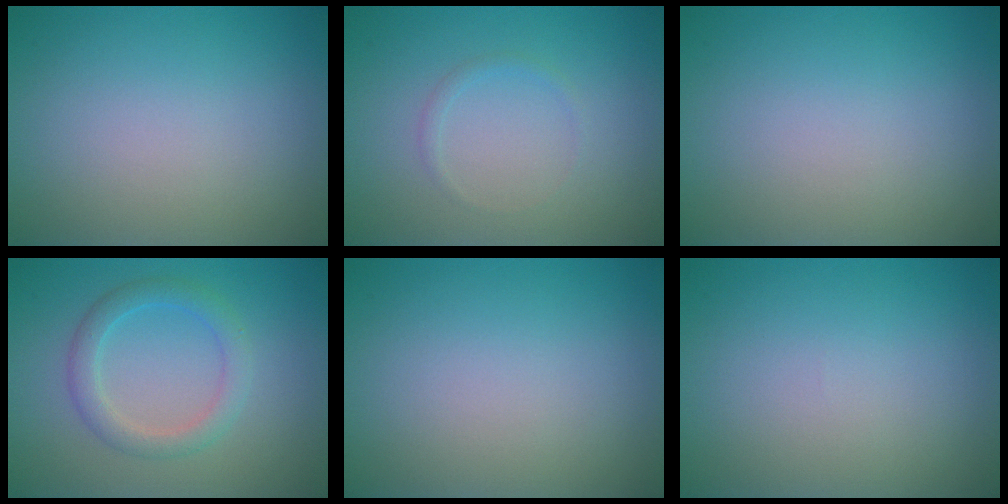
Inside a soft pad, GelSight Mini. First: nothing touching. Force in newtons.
{"total": 0.7, "press": 0.7, "slide": 0.0}
{"total": 0.0}
{"total": 2.7, "press": 2.7, "slide": 0.1}
{"total": 0.0}
{"total": 0.0}